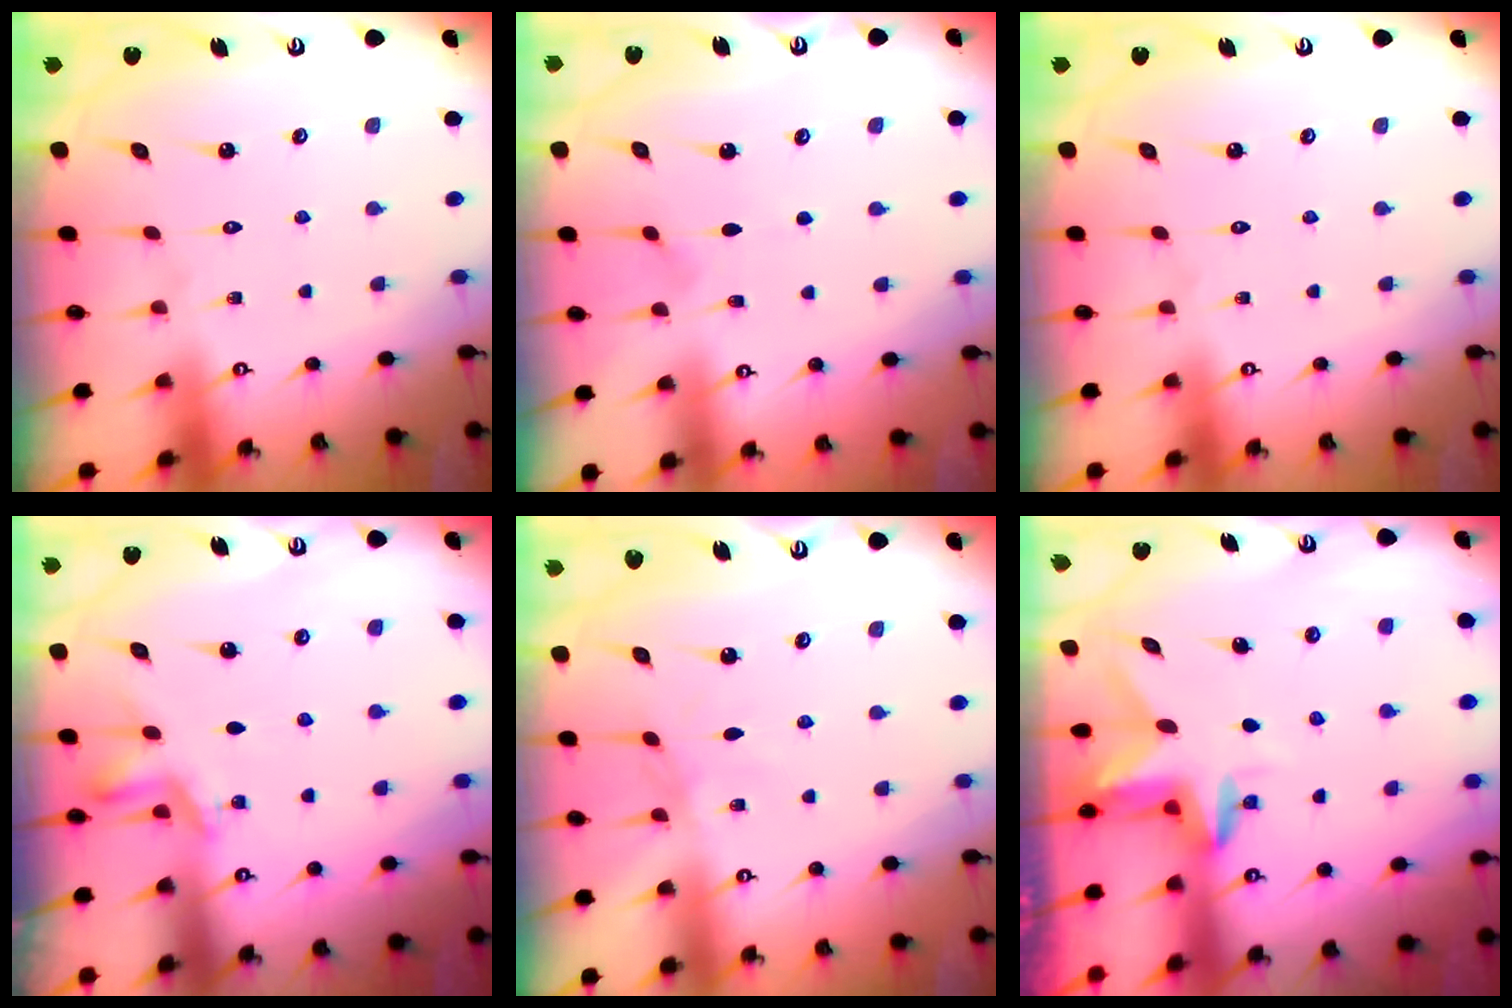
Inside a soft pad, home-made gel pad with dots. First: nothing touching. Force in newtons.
{"total": 3.0, "press": 2.5, "slide": 1.7}
{"total": 0.0}
{"total": 4.7, "press": 4.5, "slide": 1.4}
{"total": 2.7, "press": 2.7, "slide": 0.4}
{"total": 2.9, "press": 2.9, "slide": 0.3}